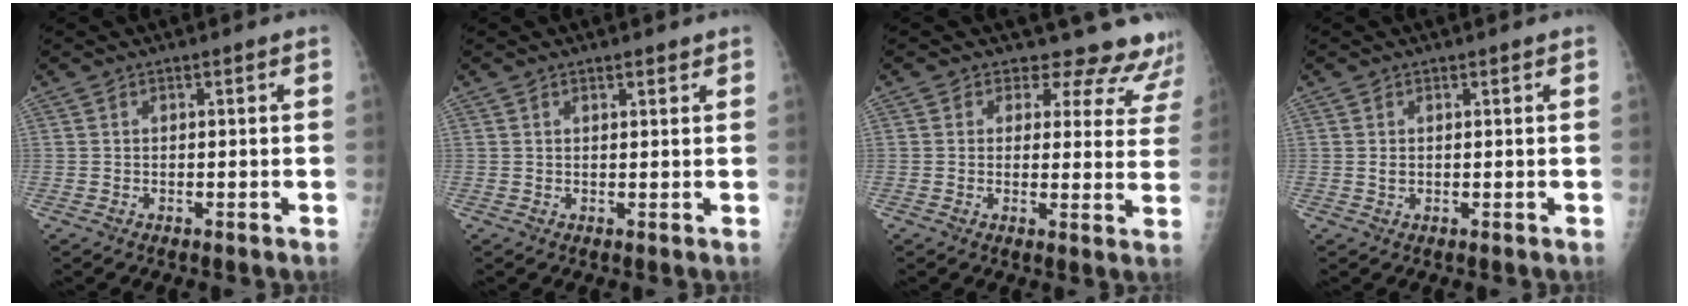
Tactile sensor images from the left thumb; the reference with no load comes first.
{"total": 1.3, "force": [1.1, 0.5, 0.7], "torque": [-0.005, -0.006, 0.015]}
{"total": 13.5, "force": [12.2, 5.6, 1.2], "torque": [0.042, -0.082, 0.107]}
{"total": 0.8, "force": [0.3, 0.6, 0.5], "torque": [-0.004, -0.001, 0.006]}